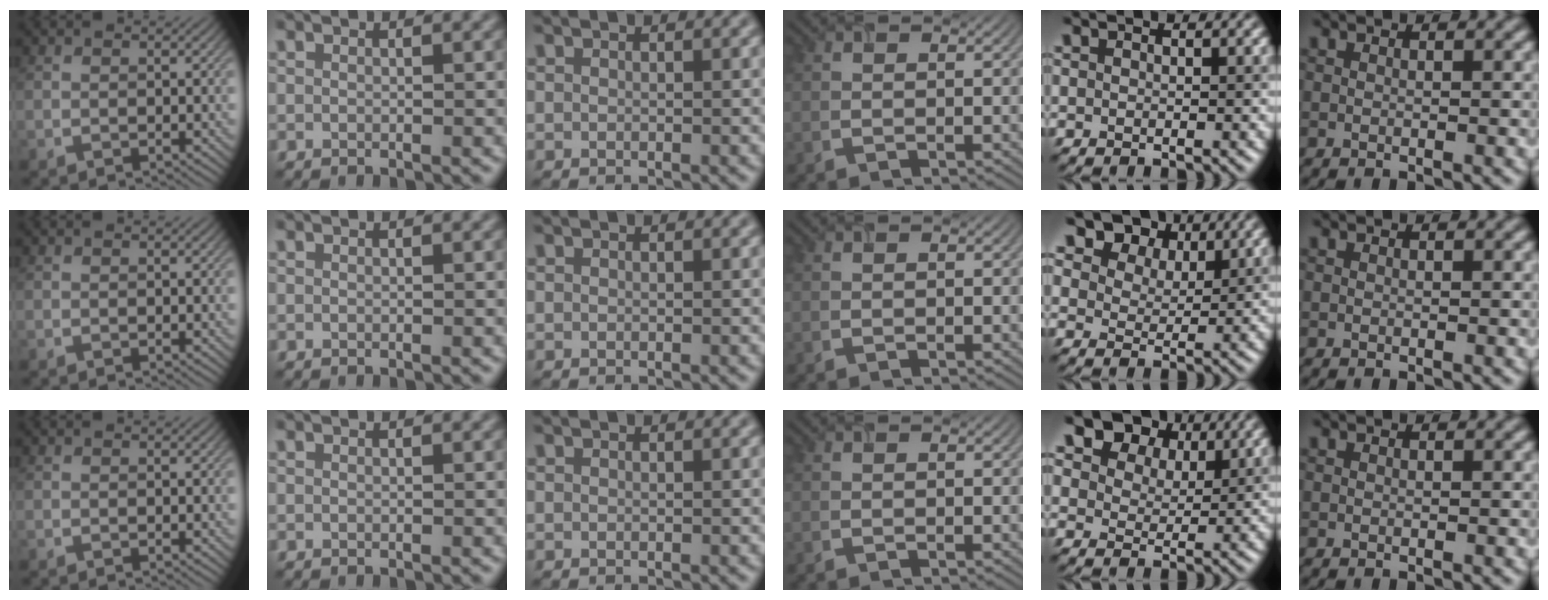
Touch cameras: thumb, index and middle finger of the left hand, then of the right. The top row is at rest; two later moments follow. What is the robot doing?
{"motion": "insert", "object": "airpods case & airpods"}